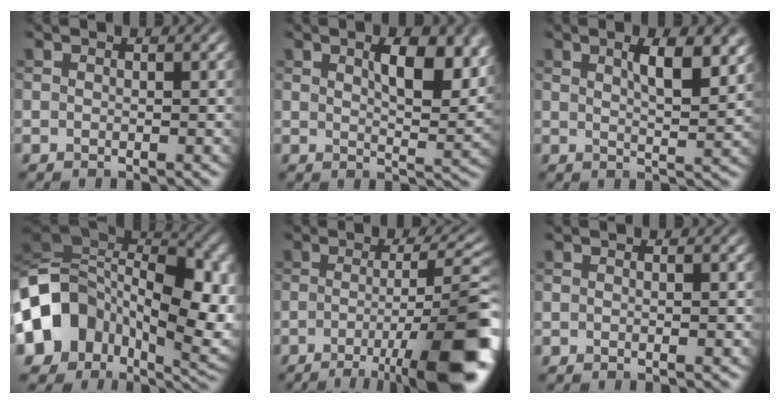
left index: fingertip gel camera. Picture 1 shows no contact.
{"total": 6.3, "force": [2.6, 2.5, 5.1], "torque": [-0.077, -0.005, 0.045]}
{"total": 5.2, "force": [2.3, 1.6, 4.3], "torque": [-0.061, -0.001, 0.038]}
{"total": 14.8, "force": [-0.3, 10.7, 10.2], "torque": [-0.204, 0.007, 0.001]}
{"total": 13.7, "force": [-5.1, 3.4, 12.3], "torque": [-0.162, -0.008, -0.077]}
{"total": 0.9, "force": [-0.1, 0.1, 0.9], "torque": [-0.011, 0.000, -0.001]}